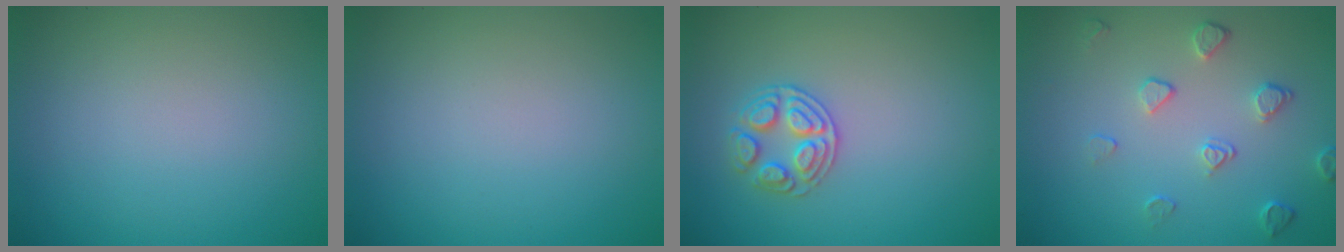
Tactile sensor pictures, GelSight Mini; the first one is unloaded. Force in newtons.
{"total": 0.0}
{"total": 2.6, "press": 2.6, "slide": 0.4}
{"total": 2.1, "press": 1.4, "slide": 1.5}